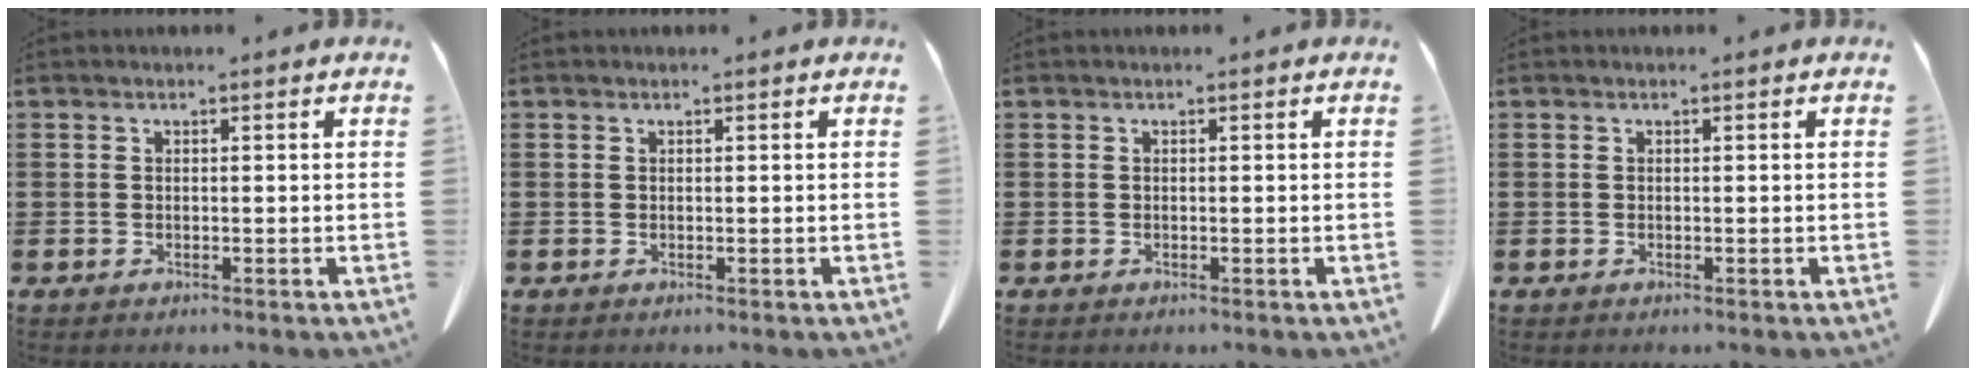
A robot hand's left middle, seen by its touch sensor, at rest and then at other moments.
{"total": 0.0}
{"total": 0.0}
{"total": 0.0}